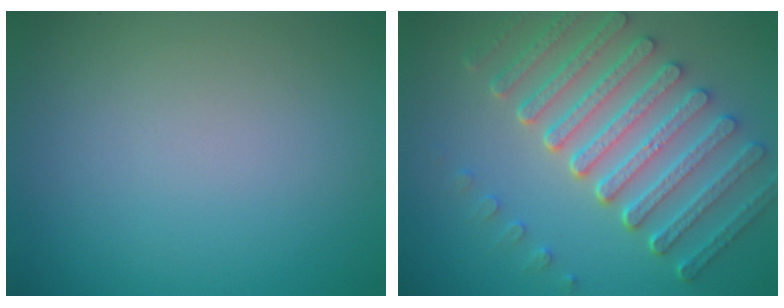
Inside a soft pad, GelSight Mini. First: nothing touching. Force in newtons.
{"total": 7.6, "press": 5.7, "slide": 5.0}